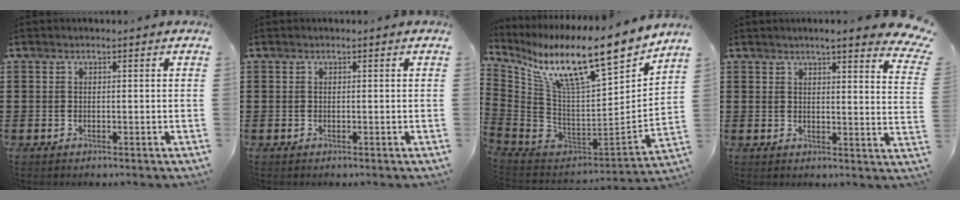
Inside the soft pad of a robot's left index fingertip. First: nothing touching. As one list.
[{"total": 0.0}, {"total": 15.3, "force": [10.2, 2.9, 11.0], "torque": [-0.214, -0.074, 0.170]}, {"total": 4.3, "force": [3.8, -0.6, 2.1], "torque": [-0.048, -0.020, 0.061]}]